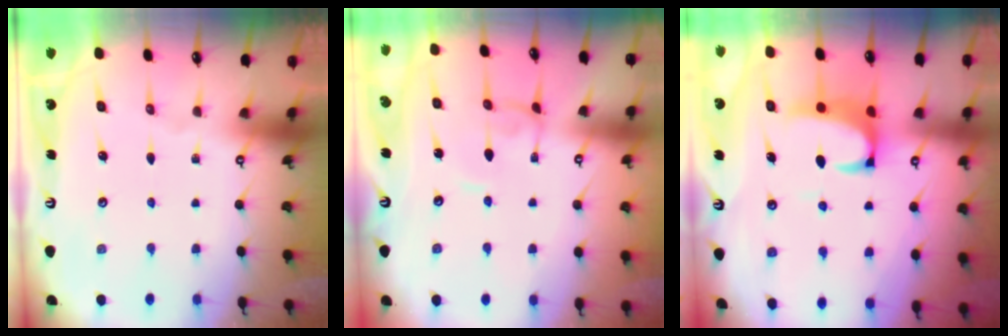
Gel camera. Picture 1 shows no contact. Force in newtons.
{"total": 2.0, "press": 2.0, "slide": 0.1}
{"total": 2.2, "press": 2.0, "slide": 1.0}